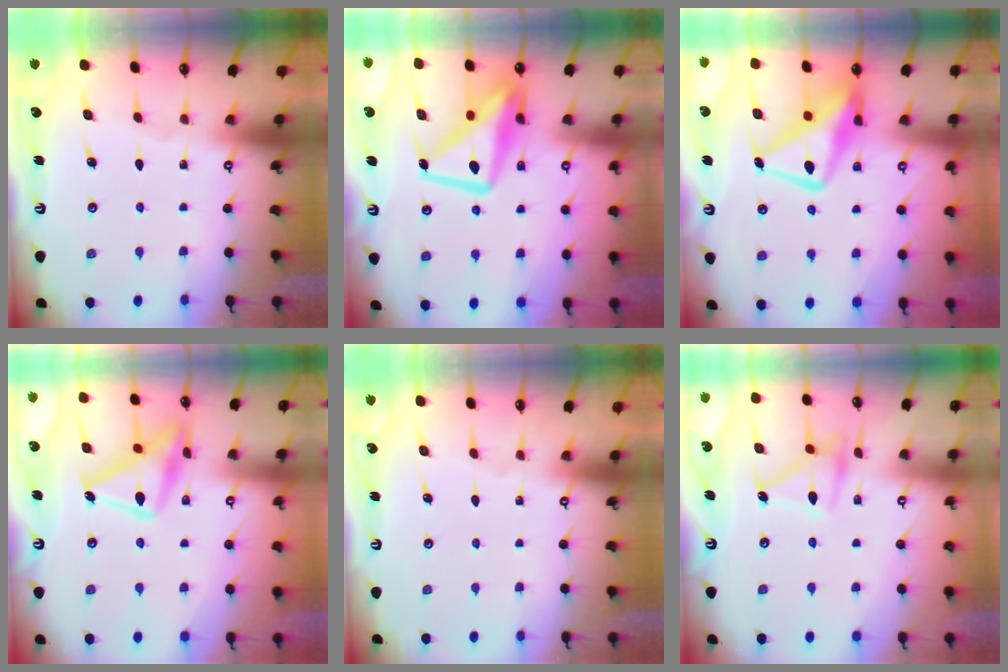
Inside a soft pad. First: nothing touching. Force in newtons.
{"total": 14.2, "press": 14.1, "slide": 1.5}
{"total": 15.1, "press": 15.0, "slide": 1.5}
{"total": 17.8, "press": 17.8, "slide": 1.1}
{"total": 0.0}
{"total": 13.7, "press": 13.7, "slide": 0.9}